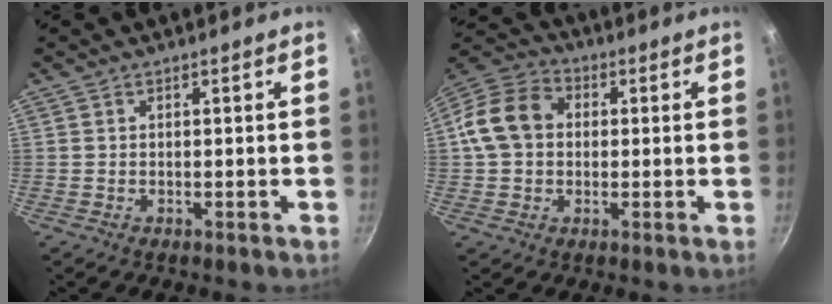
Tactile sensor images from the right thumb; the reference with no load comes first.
{"total": 11.3, "force": [0.8, 9.1, 6.7], "torque": [-0.098, 0.024, -0.004]}